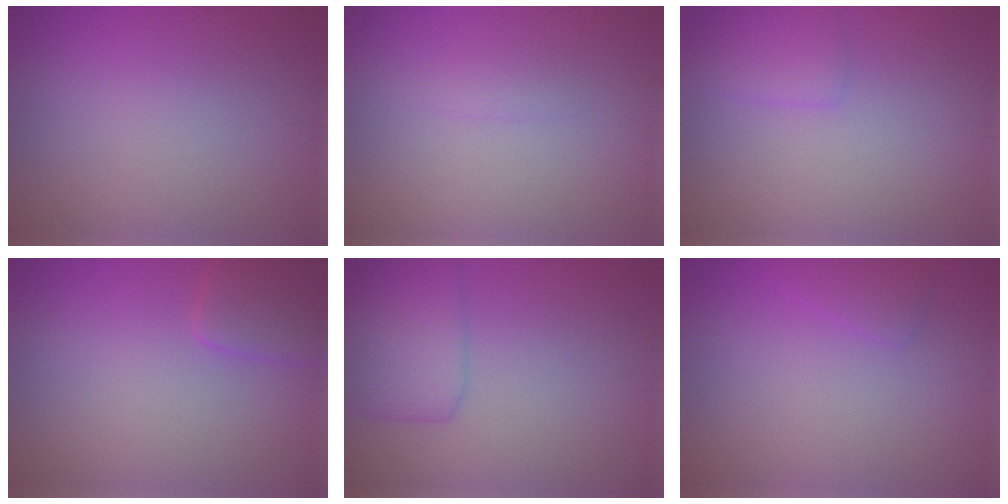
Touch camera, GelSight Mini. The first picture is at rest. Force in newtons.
{"total": 0.7, "press": 0.7, "slide": 0.1}
{"total": 1.6, "press": 1.6, "slide": 0.1}
{"total": 2.6, "press": 2.6, "slide": 0.2}
{"total": 4.6, "press": 4.6, "slide": 0.2}
{"total": 1.4, "press": 1.4, "slide": 0.1}